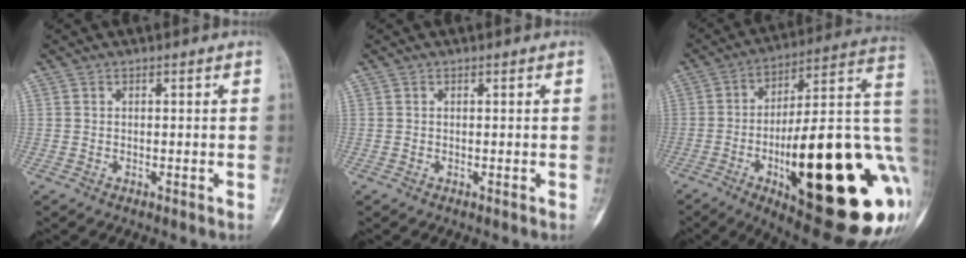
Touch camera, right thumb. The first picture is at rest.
{"total": 0.0}
{"total": 37.5, "force": [-7.7, 11.2, 34.9], "torque": [-0.430, 0.011, -0.105]}